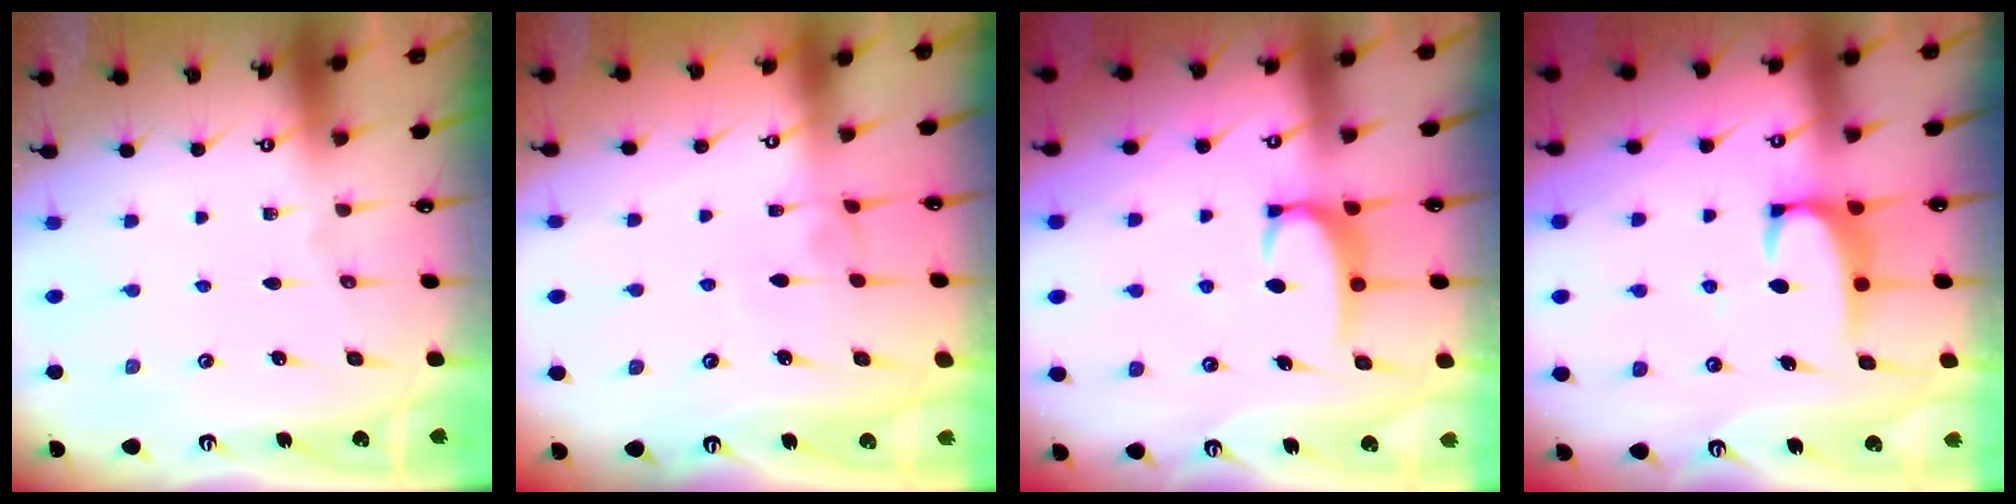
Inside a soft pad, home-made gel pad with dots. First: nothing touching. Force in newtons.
{"total": 1.5, "press": 1.4, "slide": 0.5}
{"total": 2.6, "press": 2.6, "slide": 0.4}
{"total": 2.0, "press": 2.0, "slide": 0.3}